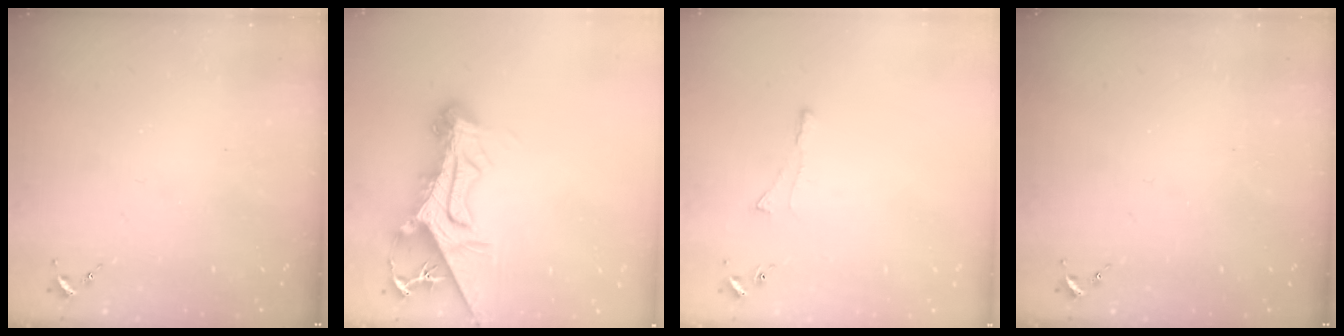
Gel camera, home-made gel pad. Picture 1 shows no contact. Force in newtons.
{"total": 16.0, "press": 15.9, "slide": 1.9}
{"total": 2.9, "press": 2.8, "slide": 0.7}
{"total": 0.0}